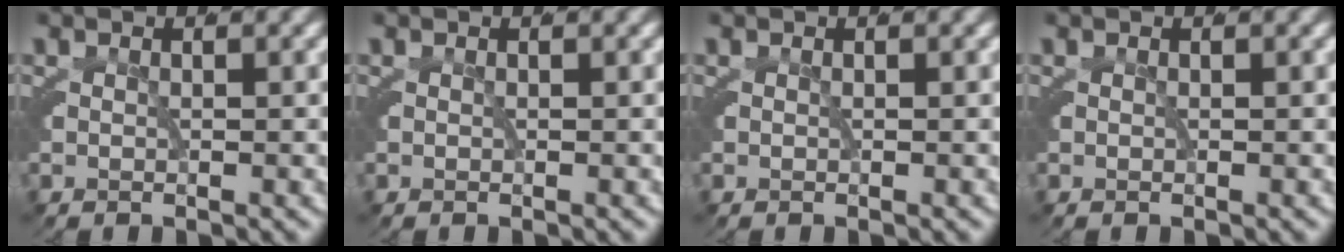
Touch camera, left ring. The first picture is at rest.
{"total": 0.0}
{"total": 0.0}
{"total": 0.0}